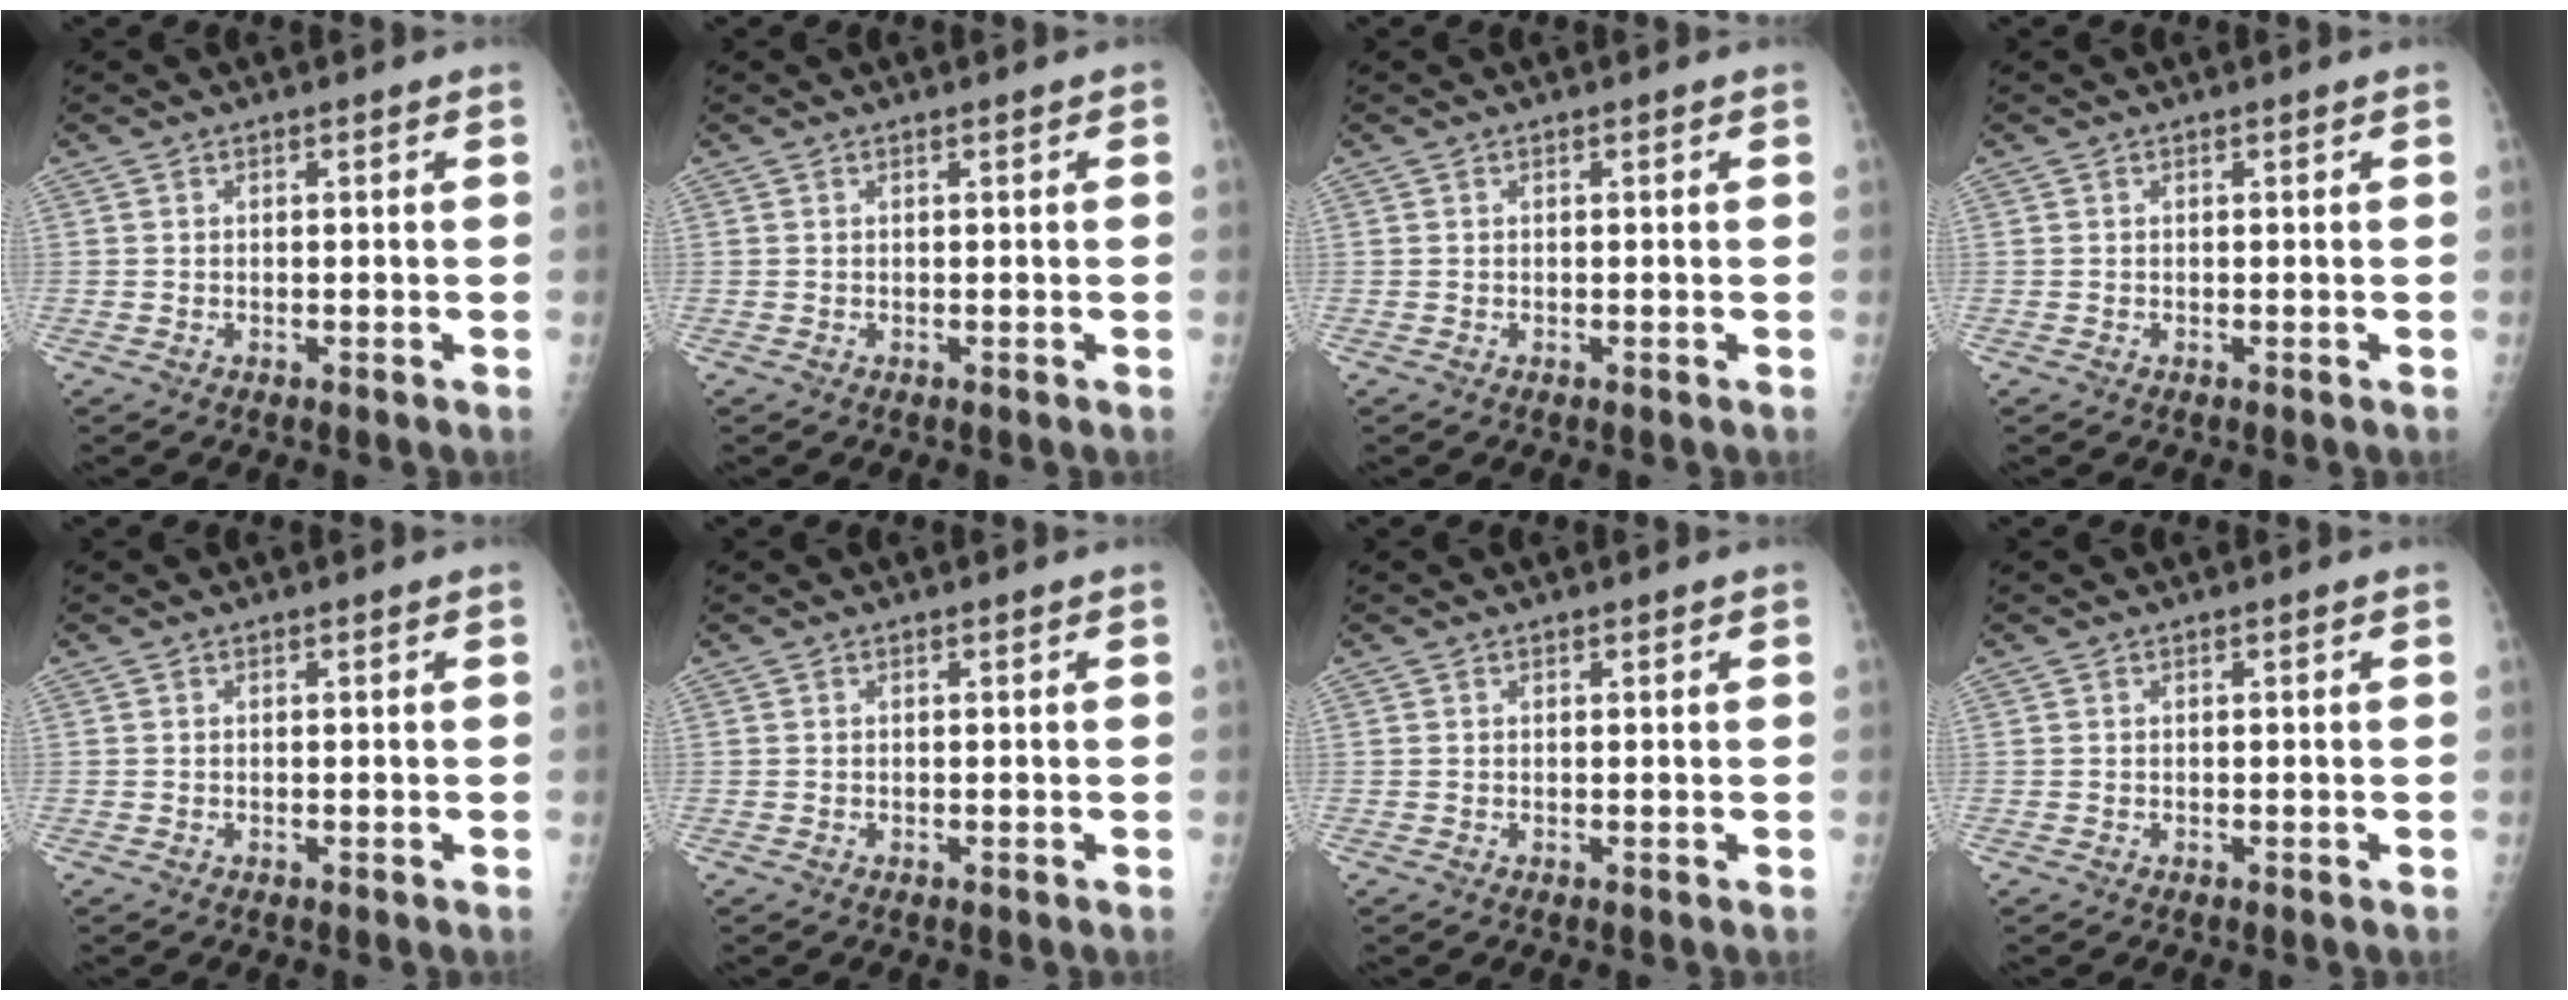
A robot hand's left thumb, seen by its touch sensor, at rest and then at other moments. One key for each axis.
{"total": 0.0}
{"total": 0.0}
{"total": 0.0}
{"total": 0.0}
{"total": 0.0}
{"total": 0.0}
{"total": 0.0}